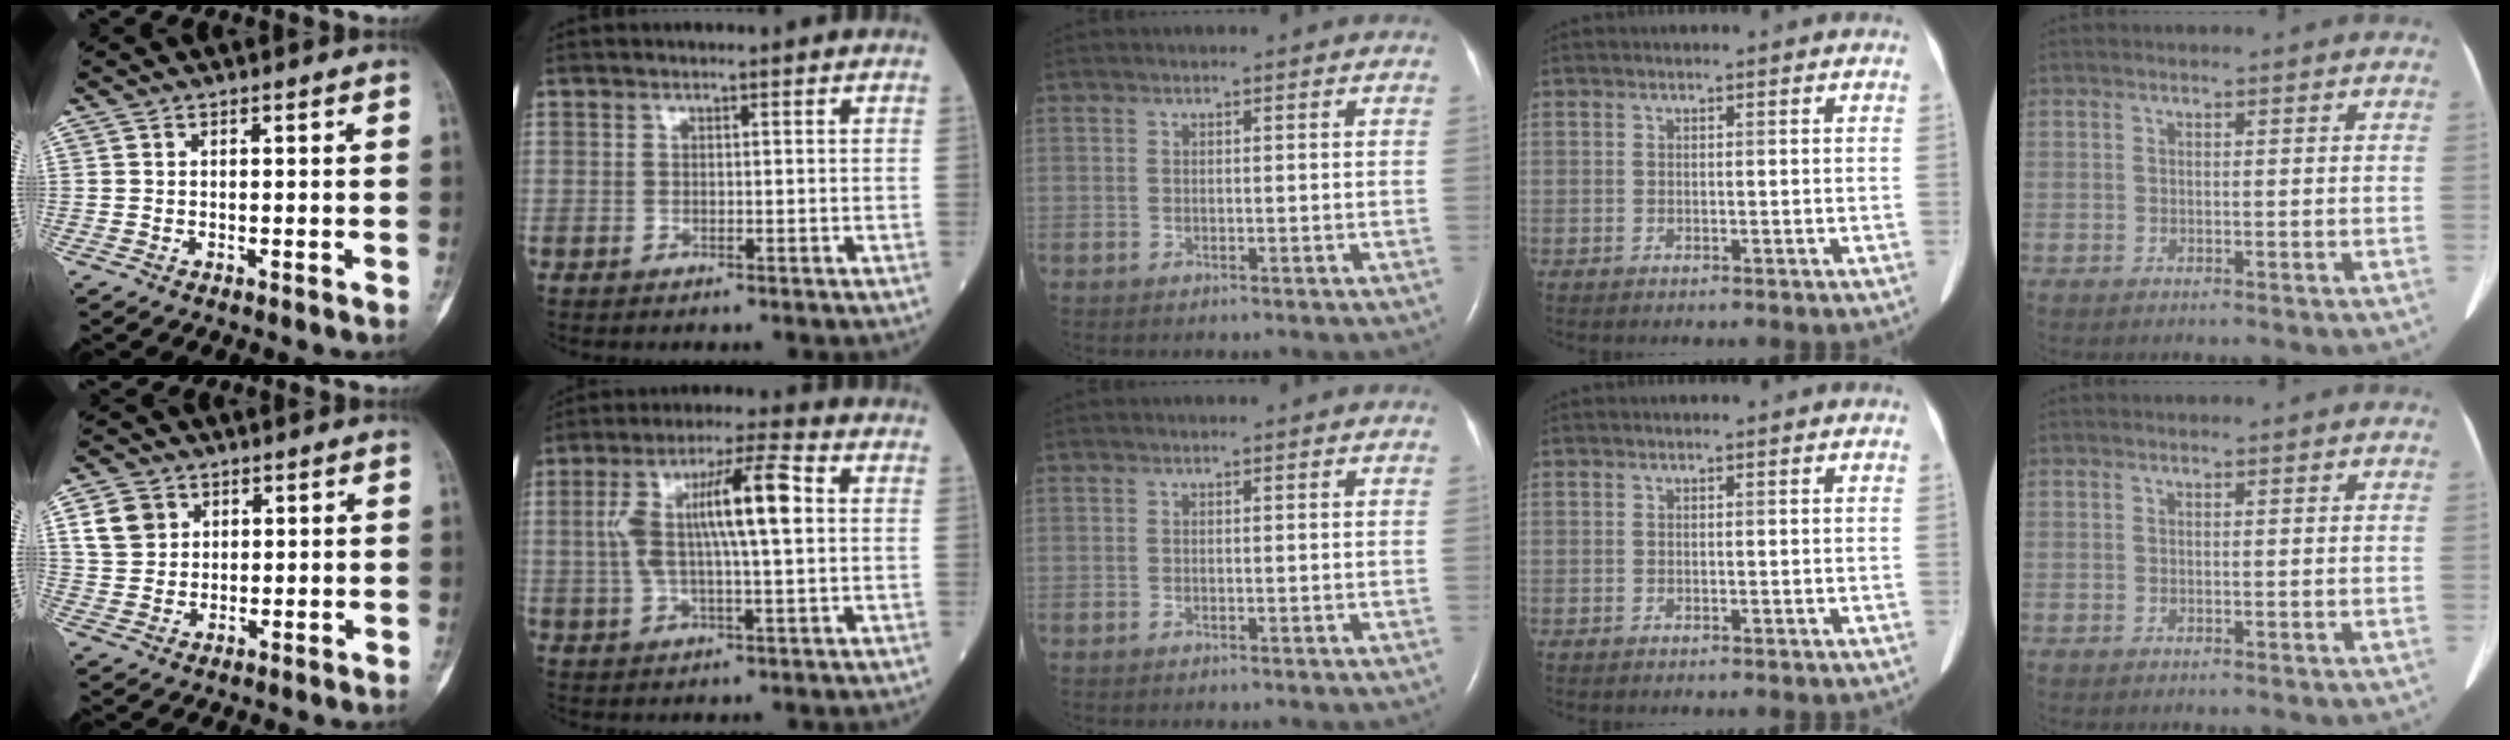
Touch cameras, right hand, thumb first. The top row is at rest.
{"thumb": {"total": 6.3, "force": [2.4, 5.3, 2.5], "torque": [-0.027, -0.005, 0.050]}, "index": {"total": 12.4, "force": [1.6, 1.9, 12.1], "torque": [-0.226, 0.027, 0.024]}}